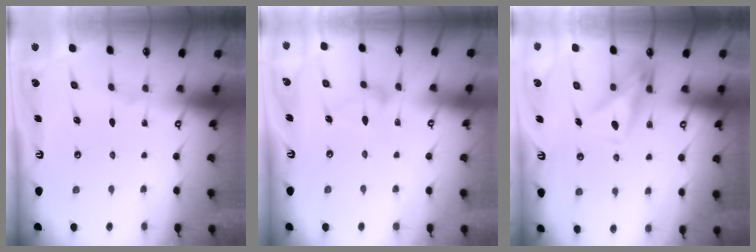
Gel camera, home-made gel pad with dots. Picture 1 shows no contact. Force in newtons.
{"total": 9.8, "press": 9.8, "slide": 0.5}
{"total": 8.9, "press": 8.8, "slide": 0.9}